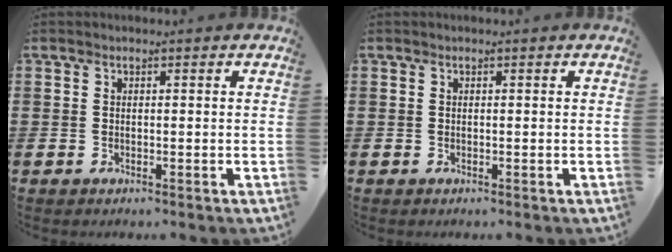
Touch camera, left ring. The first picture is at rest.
{"total": 0.0}